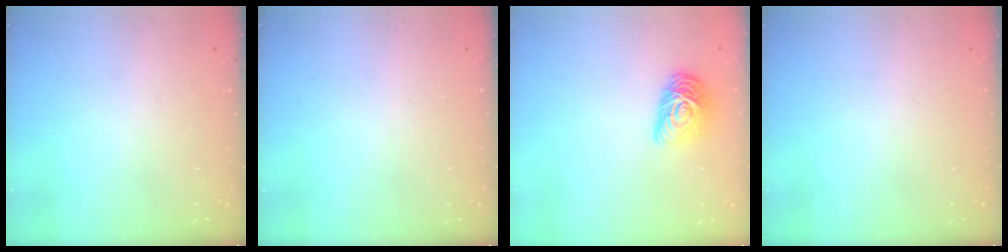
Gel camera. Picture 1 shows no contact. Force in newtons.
{"total": 0.0}
{"total": 10.8, "press": 10.8, "slide": 0.6}
{"total": 0.0}